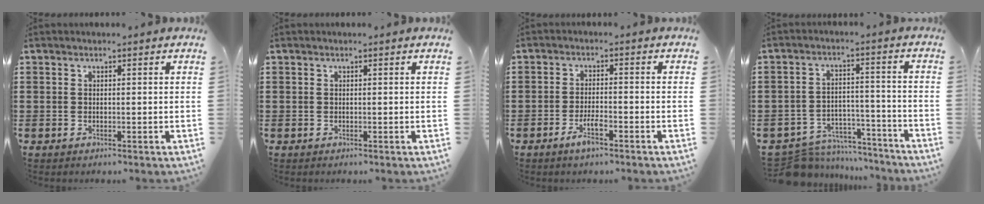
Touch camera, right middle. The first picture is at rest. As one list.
[{"total": 0.0}, {"total": 3.8, "force": [-2.2, 0.9, 3.0], "torque": [-0.063, -0.001, -0.044]}, {"total": 7.5, "force": [-7.2, 1.5, 1.2], "torque": [-0.023, 0.020, -0.141]}]